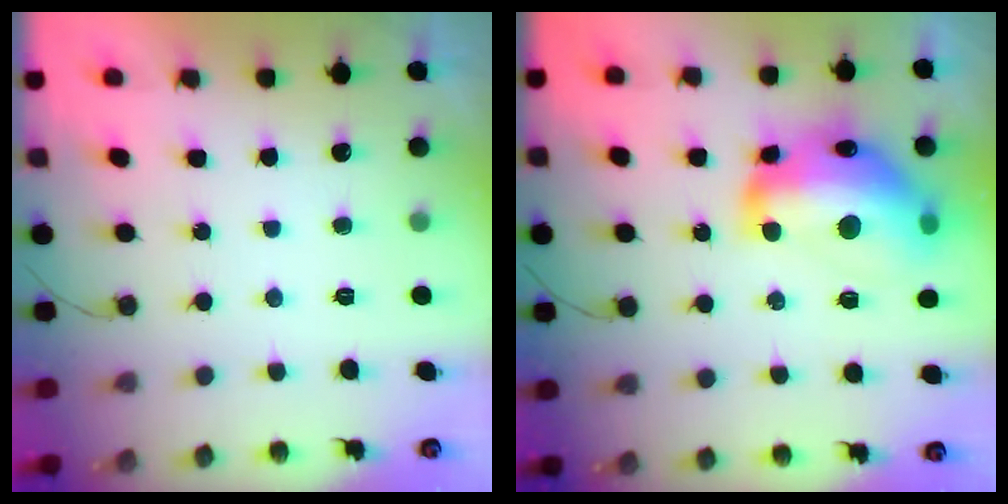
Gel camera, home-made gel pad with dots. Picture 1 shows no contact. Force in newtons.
{"total": 21.5, "press": 21.4, "slide": 1.5}